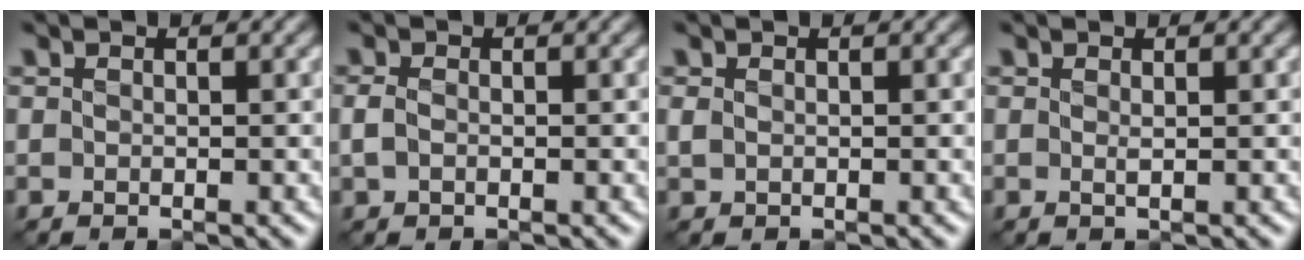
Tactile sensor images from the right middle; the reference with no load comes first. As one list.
[{"total": 1.1, "force": [-0.3, 0.7, 0.8], "torque": [-0.020, -0.002, -0.008]}, {"total": 0.6, "force": [0.1, 0.5, 0.4], "torque": [-0.009, -0.001, 0.003]}, {"total": 0.5, "force": [0.2, 0.0, 0.5], "torque": [-0.009, -0.001, 0.002]}]